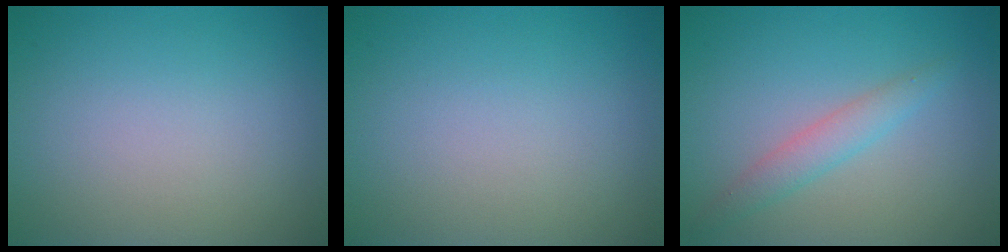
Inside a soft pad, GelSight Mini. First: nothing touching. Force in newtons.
{"total": 0.0}
{"total": 2.1, "press": 2.1, "slide": 0.1}